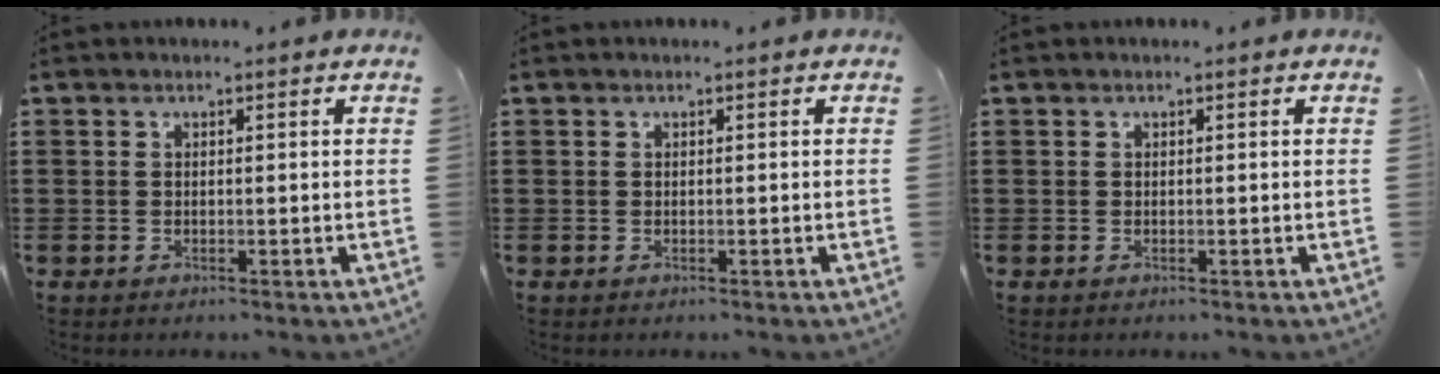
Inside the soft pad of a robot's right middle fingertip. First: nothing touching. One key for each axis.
{"total": 0.0}
{"total": 0.0}